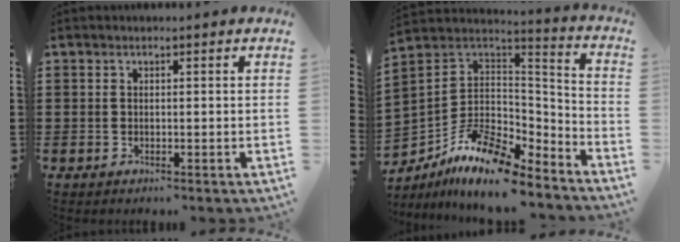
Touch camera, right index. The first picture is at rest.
{"total": 10.6, "force": [-7.8, 4.4, 5.7], "torque": [-0.129, 0.011, -0.154]}